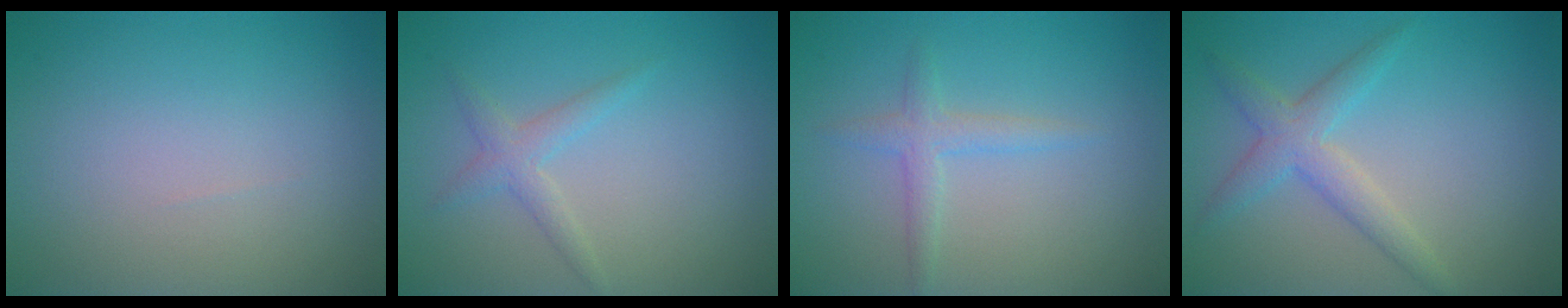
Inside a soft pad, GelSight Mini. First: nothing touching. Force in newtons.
{"total": 1.8, "press": 1.8, "slide": 0.1}
{"total": 1.8, "press": 1.8, "slide": 0.1}
{"total": 3.2, "press": 3.2, "slide": 0.0}